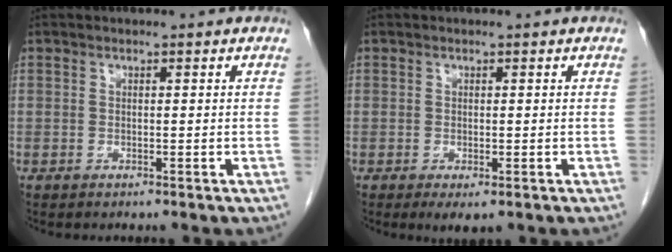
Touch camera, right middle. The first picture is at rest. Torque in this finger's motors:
{"motor_torque": [0.49, -0.33, 0.09, 0.05]}